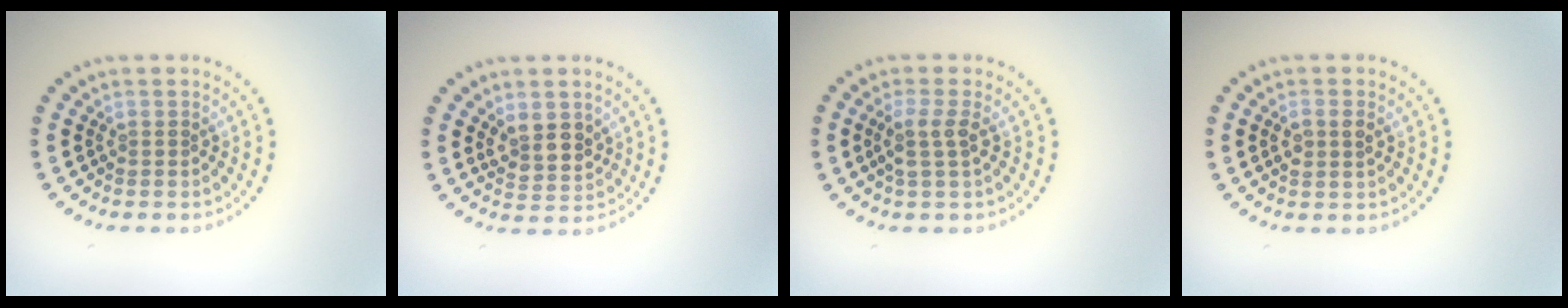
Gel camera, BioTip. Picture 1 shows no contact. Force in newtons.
{"total": 2.8, "press": 2.5, "slide": 1.1}
{"total": 2.1, "press": 1.7, "slide": 1.2}
{"total": 1.7, "press": 1.7, "slide": 0.4}